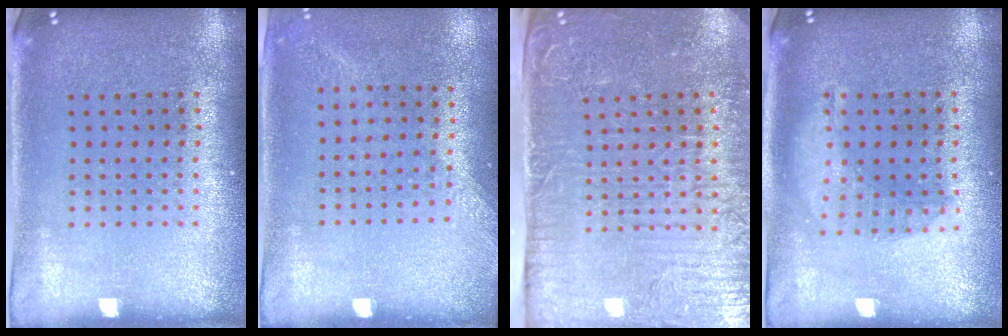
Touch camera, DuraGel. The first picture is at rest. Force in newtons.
{"total": 1.3, "press": 1.0, "slide": 0.7}
{"total": 5.3, "press": 4.5, "slide": 2.8}
{"total": 1.5, "press": 1.5, "slide": 0.5}